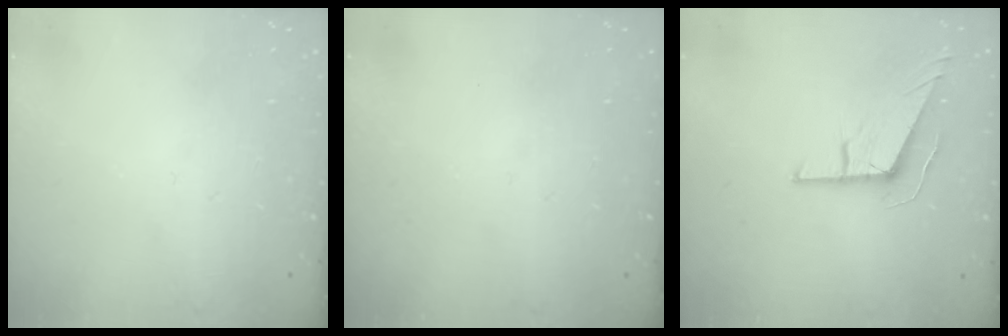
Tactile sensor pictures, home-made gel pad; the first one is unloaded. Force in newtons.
{"total": 0.0}
{"total": 9.7, "press": 9.5, "slide": 2.0}